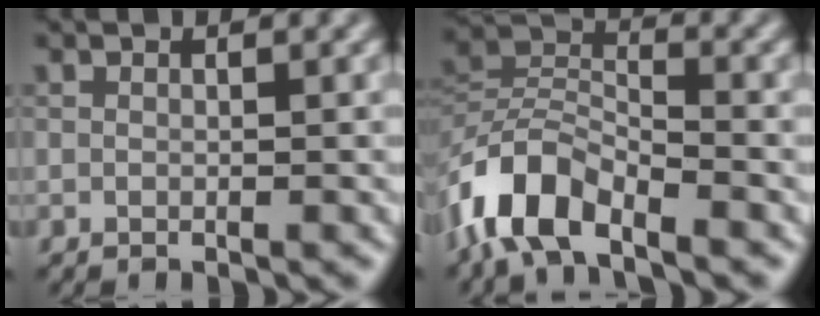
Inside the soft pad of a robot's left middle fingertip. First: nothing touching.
{"total": 6.0, "force": [-4.1, 2.6, 3.5], "torque": [-0.064, 0.005, -0.089]}